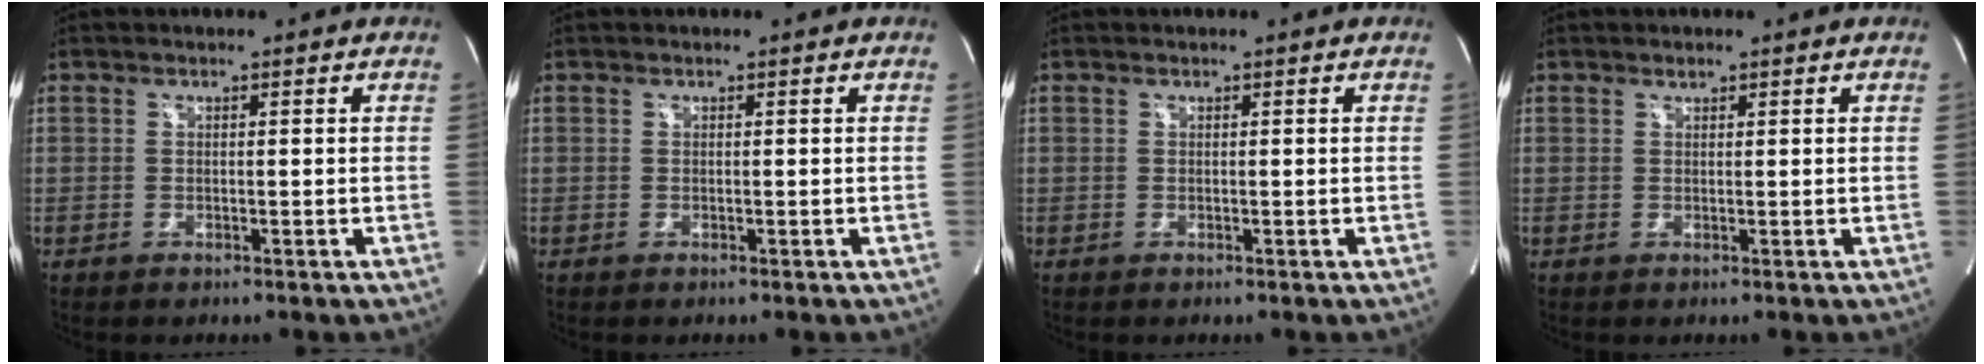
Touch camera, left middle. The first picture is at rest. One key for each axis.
{"total": 0.0}
{"total": 0.0}
{"total": 0.6, "fx": 0.5, "fy": 0.2, "fz": 0.2, "tx": -0.008, "ty": -0.001, "tz": 0.009}